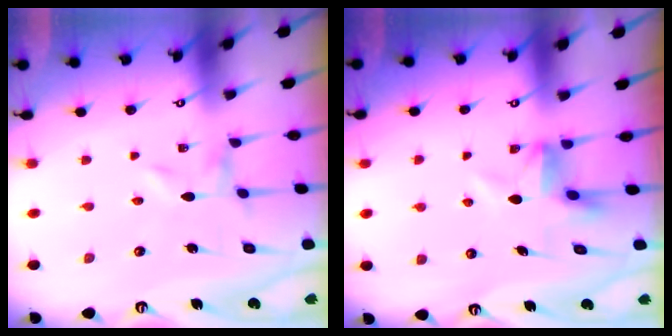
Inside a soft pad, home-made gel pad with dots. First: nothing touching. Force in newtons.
{"total": 4.6, "press": 4.6, "slide": 0.2}